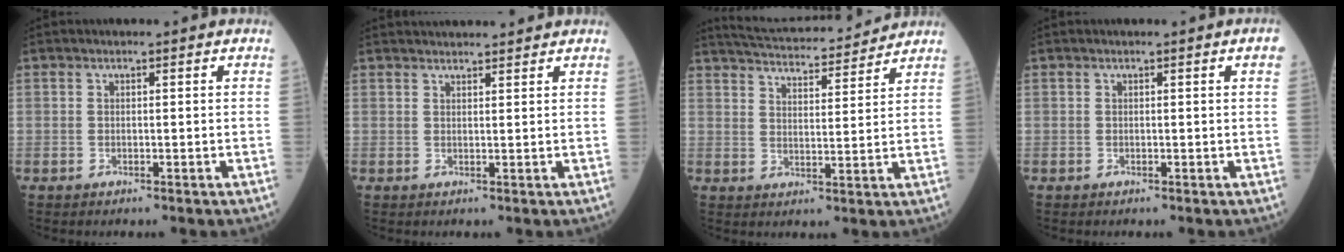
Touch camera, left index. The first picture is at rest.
{"total": 6.6, "force": [6.3, 0.8, 1.8], "torque": [-0.023, 0.032, 0.081]}
{"total": 15.4, "force": [14.7, 1.9, 4.3], "torque": [-0.076, 0.028, 0.216]}
{"total": 1.1, "force": [0.4, 0.0, 1.1], "torque": [-0.015, 0.003, 0.004]}